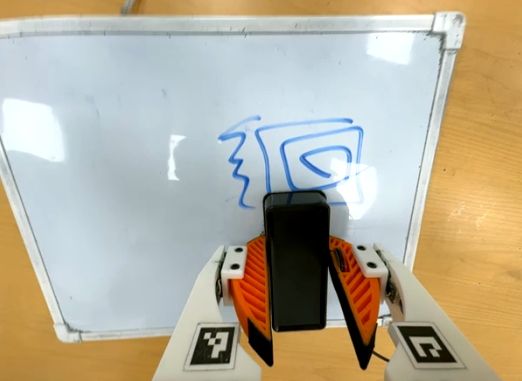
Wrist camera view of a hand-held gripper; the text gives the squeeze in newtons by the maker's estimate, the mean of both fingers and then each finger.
{"total": 4.6, "left": 4.4, "right": 4.9}